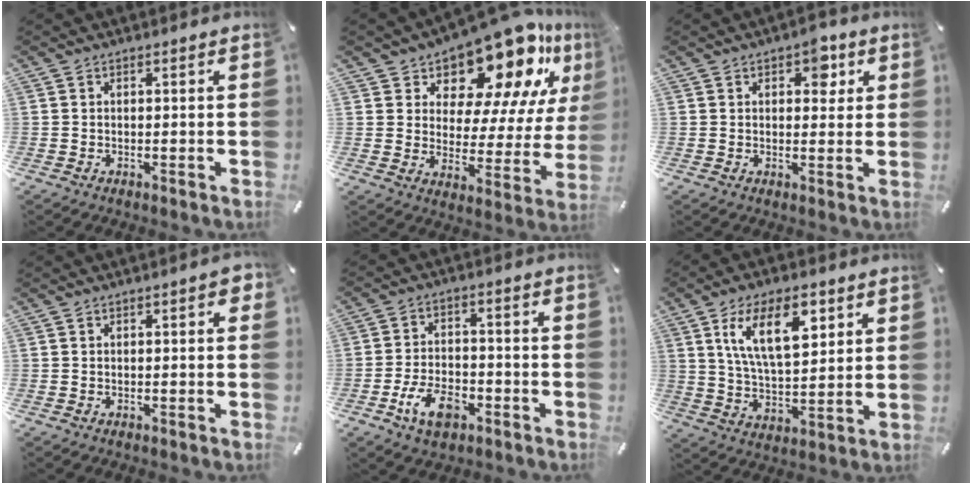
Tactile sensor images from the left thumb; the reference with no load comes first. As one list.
[{"total": 16.7, "force": [13.7, 6.9, 6.8], "torque": [-0.105, -0.126, 0.229]}, {"total": 5.1, "force": [2.3, 3.2, 3.2], "torque": [-0.023, -0.007, 0.029]}, {"total": 1.7, "force": [0.3, 0.7, 1.6], "torque": [-0.023, 0.002, 0.001]}, {"total": 9.0, "force": [-4.2, 5.2, 6.0], "torque": [-0.123, 0.017, -0.075]}, {"total": 15.0, "force": [7.0, 7.2, 11.1], "torque": [-0.209, -0.011, 0.120]}]